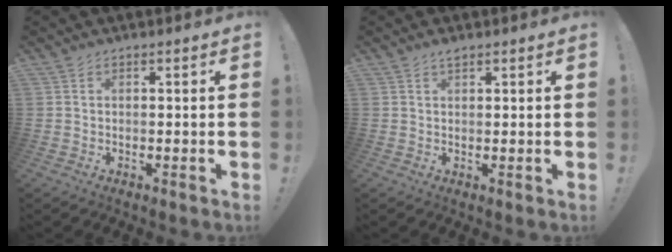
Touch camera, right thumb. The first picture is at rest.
{"total": 1.4, "force": [1.2, 0.2, 0.7], "torque": [-0.006, -0.005, 0.019]}